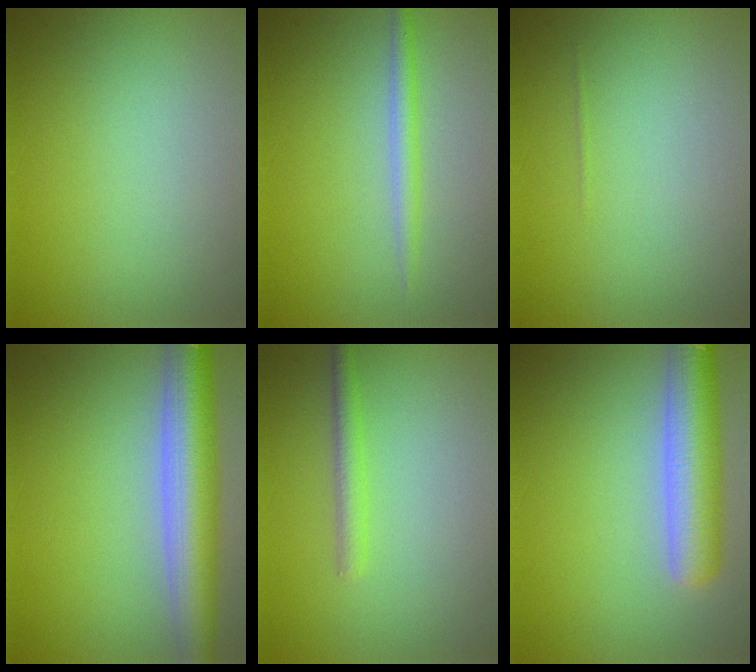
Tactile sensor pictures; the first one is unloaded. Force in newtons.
{"total": 1.7, "press": 1.7, "slide": 0.0}
{"total": 0.0}
{"total": 7.4, "press": 7.4, "slide": 0.4}
{"total": 1.6, "press": 1.6, "slide": 0.0}
{"total": 6.3, "press": 6.3, "slide": 0.3}